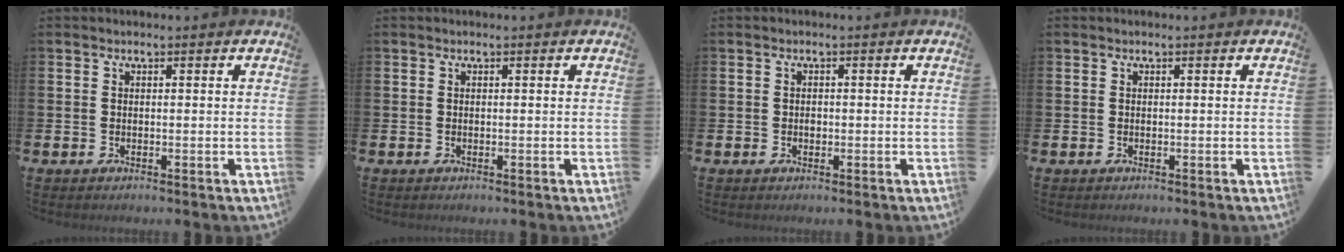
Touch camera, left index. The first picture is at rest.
{"total": 0.0}
{"total": 0.8, "force": [0.0, 0.6, 0.4], "torque": [-0.003, 0.002, -0.003]}
{"total": 0.0}